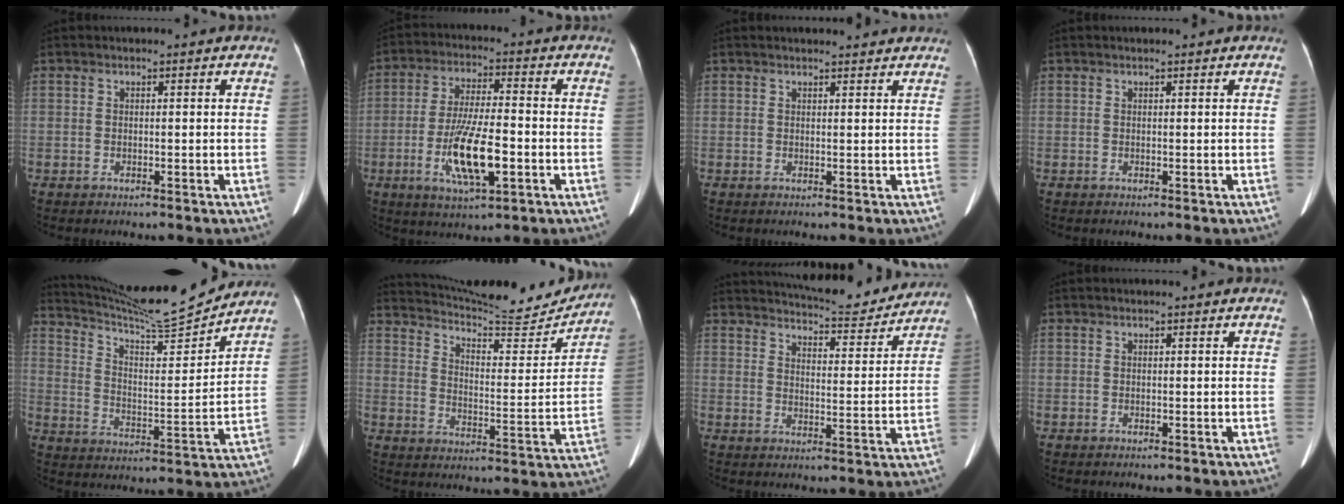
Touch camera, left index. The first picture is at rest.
{"total": 11.2, "force": [-3.4, 2.3, 10.4], "torque": [-0.203, -0.009, -0.057]}
{"total": 5.7, "force": [5.3, 0.9, 1.7], "torque": [-0.018, 0.018, 0.057]}
{"total": 1.0, "force": [0.8, 0.1, 0.5], "torque": [-0.007, 0.016, 0.015]}
{"total": 16.8, "force": [16.0, -0.6, 5.2], "torque": [-0.099, -0.022, 0.252]}
{"total": 18.5, "force": [17.9, 1.6, 4.4], "torque": [-0.076, -0.045, 0.247]}
{"total": 14.0, "force": [13.4, 1.8, 3.9], "torque": [-0.055, -0.010, 0.174]}
{"total": 0.0}